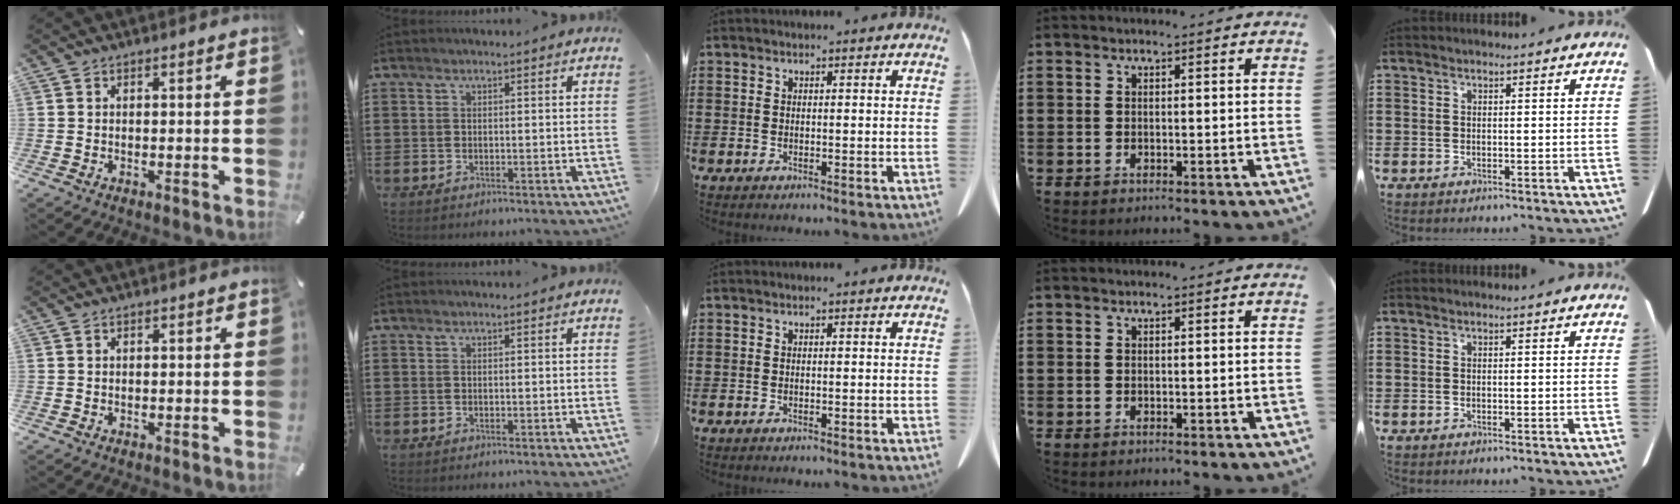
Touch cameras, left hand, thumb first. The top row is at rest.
{}